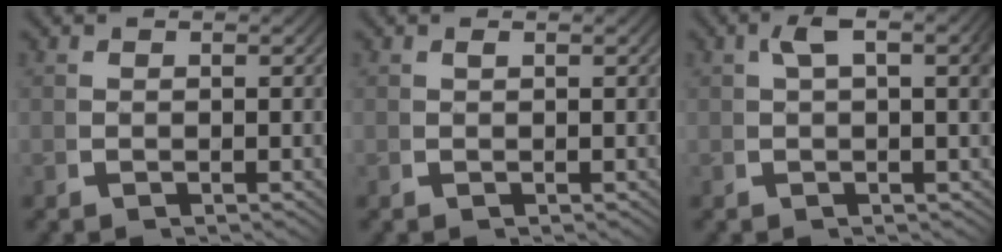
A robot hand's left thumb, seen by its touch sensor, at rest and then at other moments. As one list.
[{"total": 0.0}, {"total": 3.7, "force": [1.0, 1.3, 3.3], "torque": [-0.051, 0.004, 0.014]}]